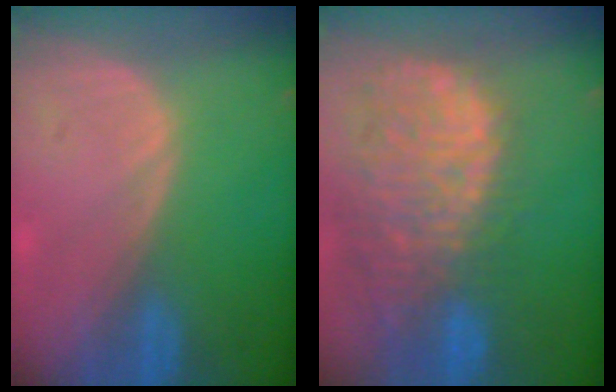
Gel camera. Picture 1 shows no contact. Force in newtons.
{"total": 14.4, "press": 11.7, "slide": 8.3}